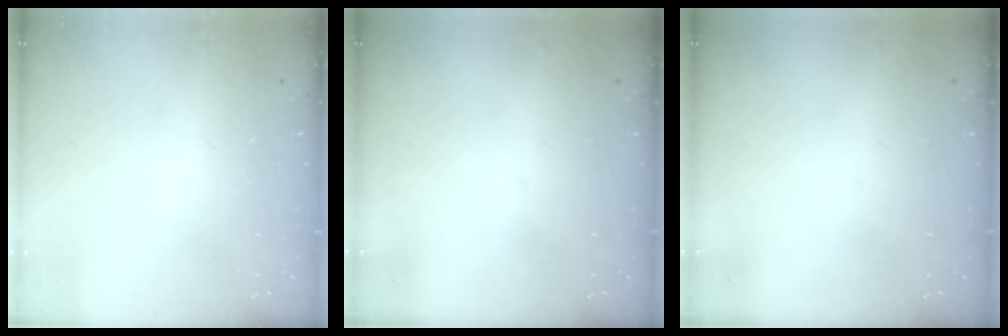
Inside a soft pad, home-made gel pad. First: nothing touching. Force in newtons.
{"total": 0.0}
{"total": 0.0}